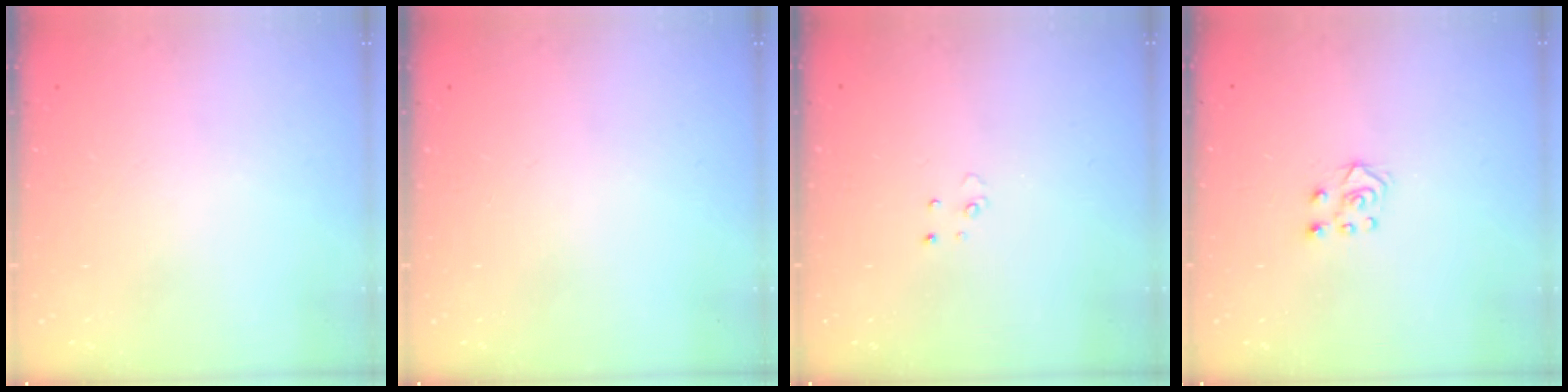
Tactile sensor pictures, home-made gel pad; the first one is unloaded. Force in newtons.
{"total": 0.0}
{"total": 2.5, "press": 2.5, "slide": 0.2}
{"total": 5.2, "press": 5.2, "slide": 0.4}